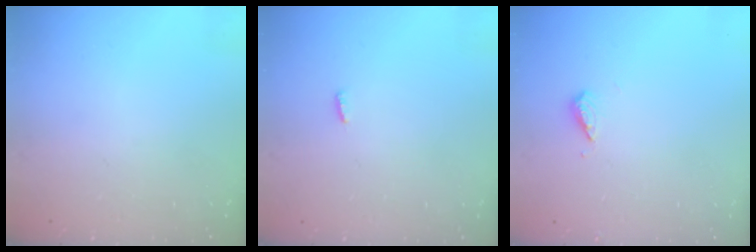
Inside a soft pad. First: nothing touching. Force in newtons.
{"total": 3.0, "press": 2.9, "slide": 0.8}
{"total": 5.8, "press": 5.6, "slide": 1.3}